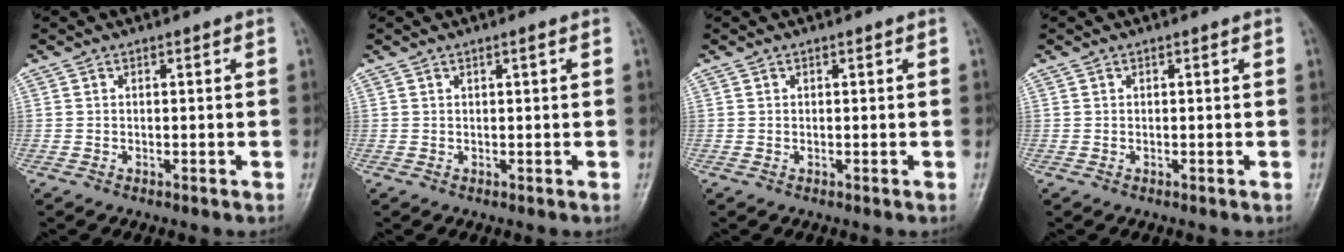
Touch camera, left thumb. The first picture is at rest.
{"total": 0.8, "force": [0.4, 0.0, 0.7], "torque": [-0.011, 0.001, 0.006]}
{"total": 0.0}
{"total": 0.0}